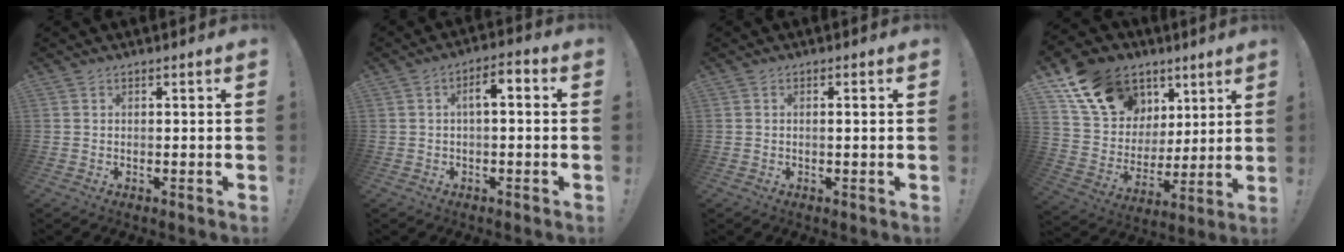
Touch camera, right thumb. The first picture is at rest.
{"total": 5.0, "force": [-0.1, 1.9, 4.6], "torque": [-0.078, 0.012, -0.006]}
{"total": 1.0, "force": [0.1, -0.2, 1.0], "torque": [-0.011, -0.003, -0.001]}
{"total": 17.8, "force": [10.1, 12.8, 7.2], "torque": [-0.126, -0.053, 0.207]}